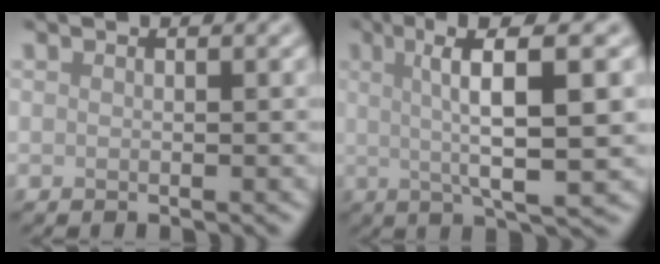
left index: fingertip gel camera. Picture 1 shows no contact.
{"total": 9.1, "force": [1.6, 2.0, 8.8], "torque": [-0.122, 0.007, 0.026]}